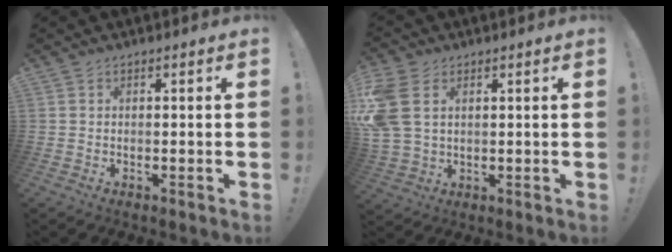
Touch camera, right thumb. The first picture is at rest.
{"total": 11.7, "force": [3.6, 8.1, 7.7], "torque": [-0.164, -0.009, 0.073]}